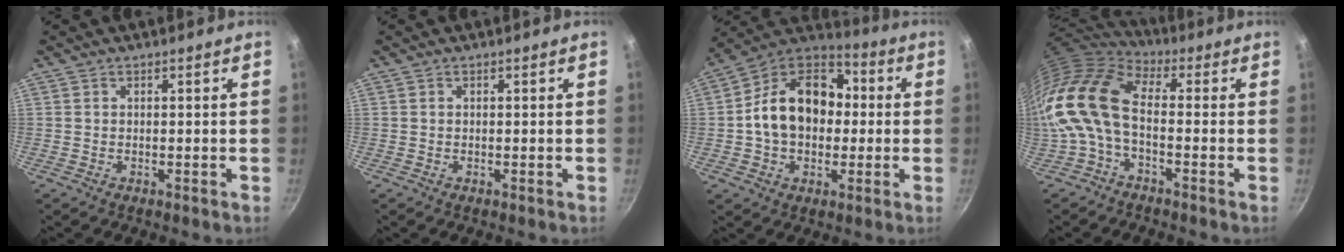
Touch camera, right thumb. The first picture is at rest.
{"total": 0.0}
{"total": 18.4, "force": [0.3, 13.5, 12.4], "torque": [-0.178, 0.042, -0.014]}
{"total": 14.7, "force": [-1.7, 7.7, 12.5], "torque": [-0.250, 0.021, -0.051]}